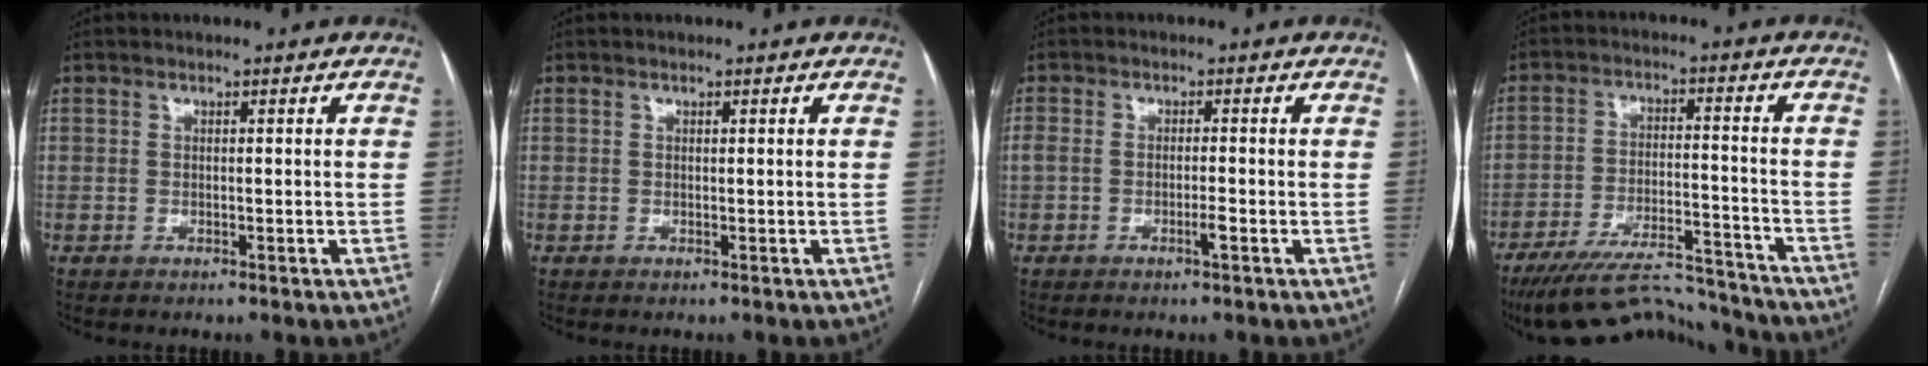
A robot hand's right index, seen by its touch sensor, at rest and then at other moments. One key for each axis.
{"total": 0.0}
{"total": 2.3, "fx": -1.0, "fy": 0.4, "fz": 2.0, "tx": -0.044, "ty": 0.004, "tz": -0.017}
{"total": 15.8, "fx": -15.0, "fy": 2.2, "fz": 4.6, "tx": -0.087, "ty": 0.010, "tz": -0.231}